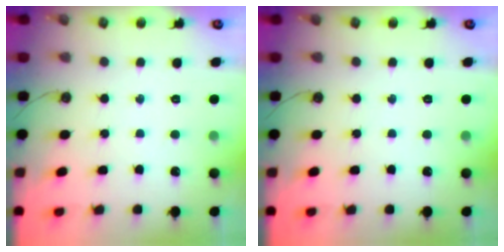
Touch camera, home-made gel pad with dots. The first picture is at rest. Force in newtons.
{"total": 0.0}